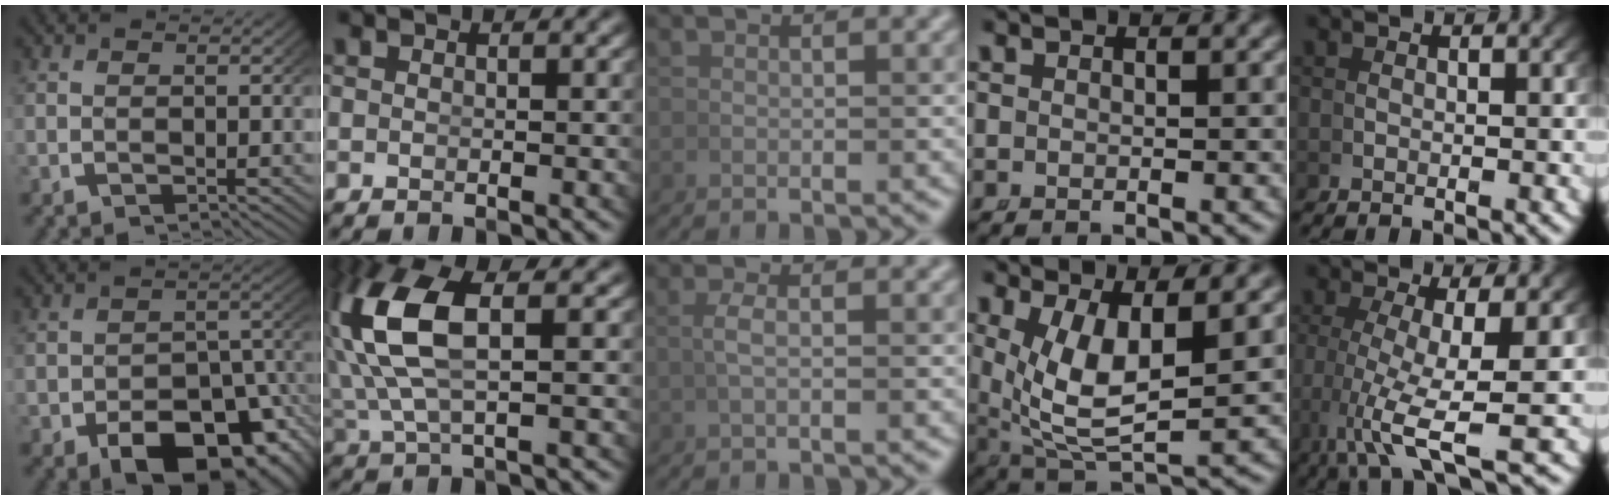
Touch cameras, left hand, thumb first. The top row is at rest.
{"thumb": {"total": 11.2, "force": [-4.7, 6.7, 7.7], "torque": [-0.112, -0.041, -0.051]}, "index": {"total": 8.2, "force": [1.6, 3.7, 7.2], "torque": [-0.180, -0.011, 0.045]}, "middle": {"total": 1.3, "force": [0.1, 0.0, 1.3], "torque": [-0.031, 0.002, 0.002]}, "ring": {"total": 9.0, "force": [0.9, 5.5, 7.0], "torque": [-0.156, -0.042, 0.039]}, "little": {"total": 6.4, "force": [-1.2, 1.4, 6.1], "torque": [-0.133, -0.032, -0.002]}}